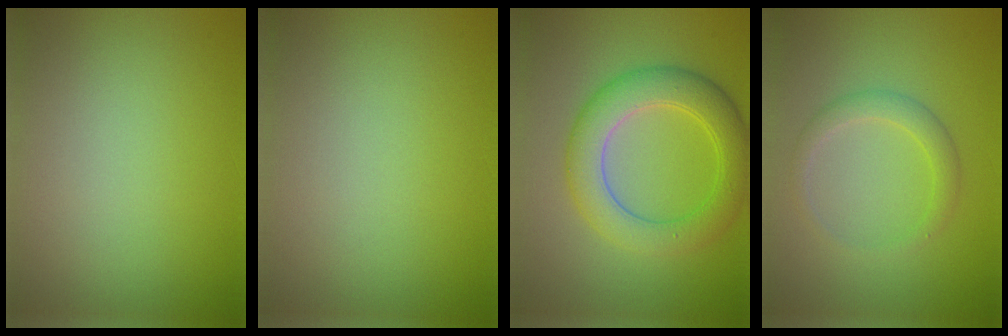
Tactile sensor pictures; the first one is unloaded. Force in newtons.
{"total": 0.0}
{"total": 5.8, "press": 5.8, "slide": 0.2}
{"total": 2.0, "press": 2.0, "slide": 0.1}